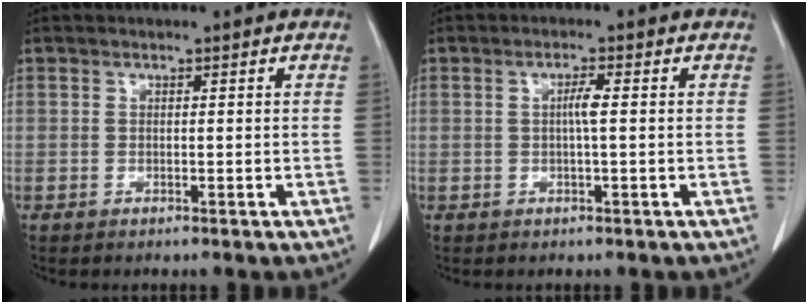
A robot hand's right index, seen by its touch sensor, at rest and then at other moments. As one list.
[{"total": 2.1, "force": [0.1, 0.0, 2.1], "torque": [-0.040, 0.002, 0.001]}]